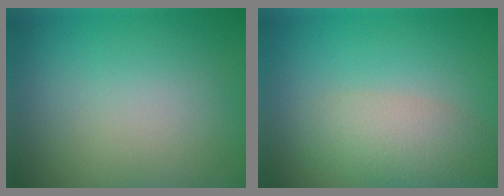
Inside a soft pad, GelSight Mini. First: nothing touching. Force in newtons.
{"total": 4.1, "press": 4.1, "slide": 0.2}